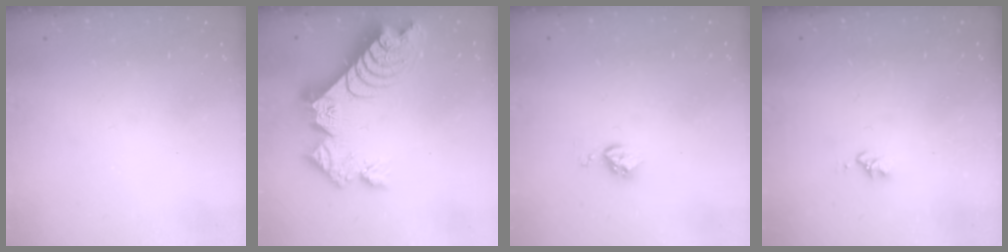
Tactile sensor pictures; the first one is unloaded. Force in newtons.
{"total": 15.0, "press": 15.0, "slide": 1.4}
{"total": 3.6, "press": 3.6, "slide": 0.4}
{"total": 2.6, "press": 2.6, "slide": 0.4}